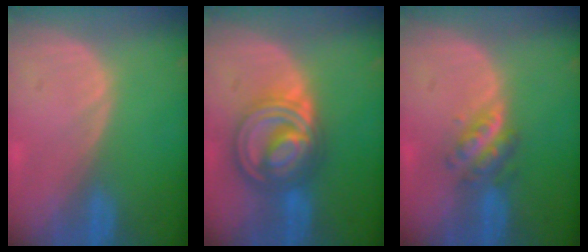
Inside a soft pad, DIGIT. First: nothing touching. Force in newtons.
{"total": 9.2, "press": 9.2, "slide": 0.7}
{"total": 4.7, "press": 4.3, "slide": 2.0}